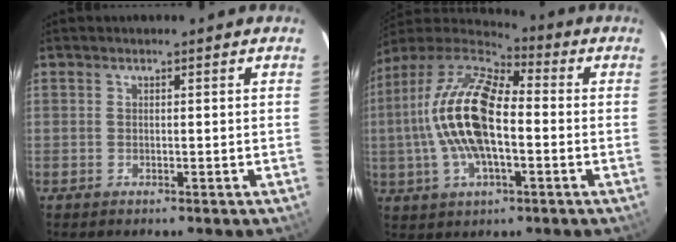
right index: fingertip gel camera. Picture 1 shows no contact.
{"total": 18.3, "force": [-1.2, 7.8, 16.5], "torque": [-0.328, 0.008, -0.030]}